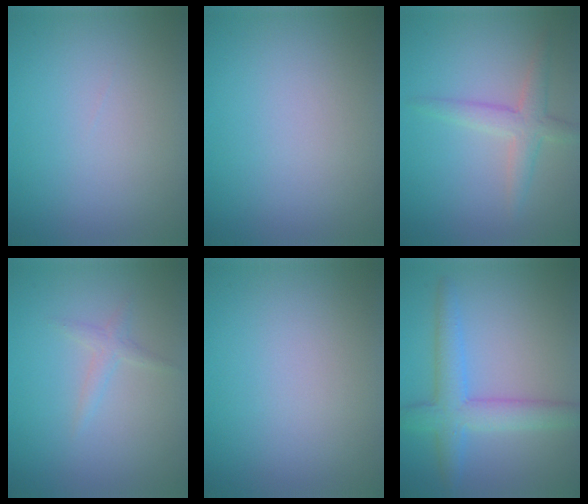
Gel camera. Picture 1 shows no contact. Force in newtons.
{"total": 0.0}
{"total": 2.9, "press": 2.9, "slide": 0.2}
{"total": 1.3, "press": 1.3, "slide": 0.1}
{"total": 0.0}
{"total": 4.8, "press": 4.8, "slide": 0.1}